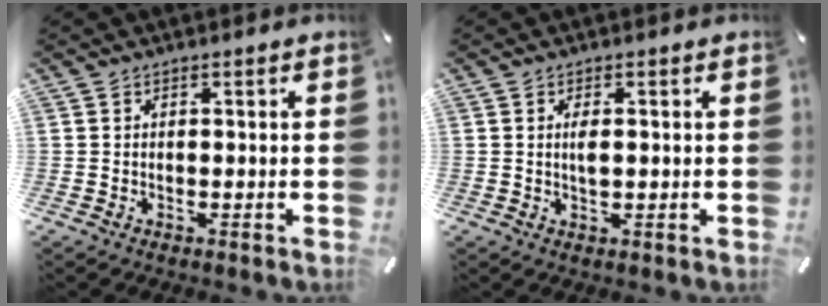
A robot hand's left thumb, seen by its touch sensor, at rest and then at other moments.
{"total": 2.7, "force": [0.3, 0.8, 2.5], "torque": [-0.058, -0.003, 0.001]}